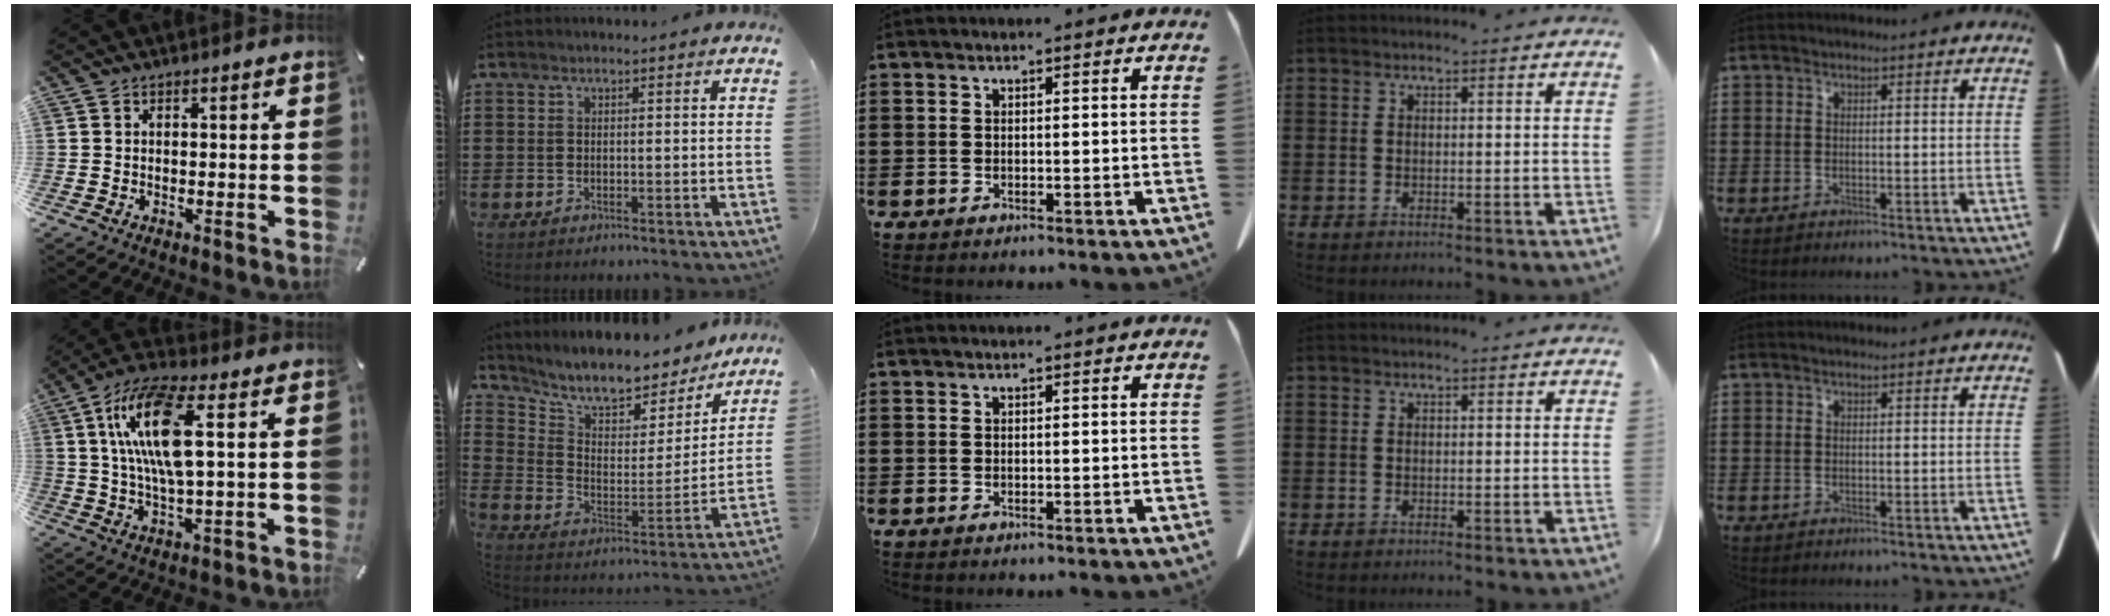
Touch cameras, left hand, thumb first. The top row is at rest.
{"thumb": {"total": 14.9, "force": [3.6, 5.0, 13.6], "torque": [-0.284, -0.002, 0.058]}, "index": {"total": 9.1, "force": [8.4, 2.4, 2.8], "torque": [-0.073, -0.065, 0.139]}}